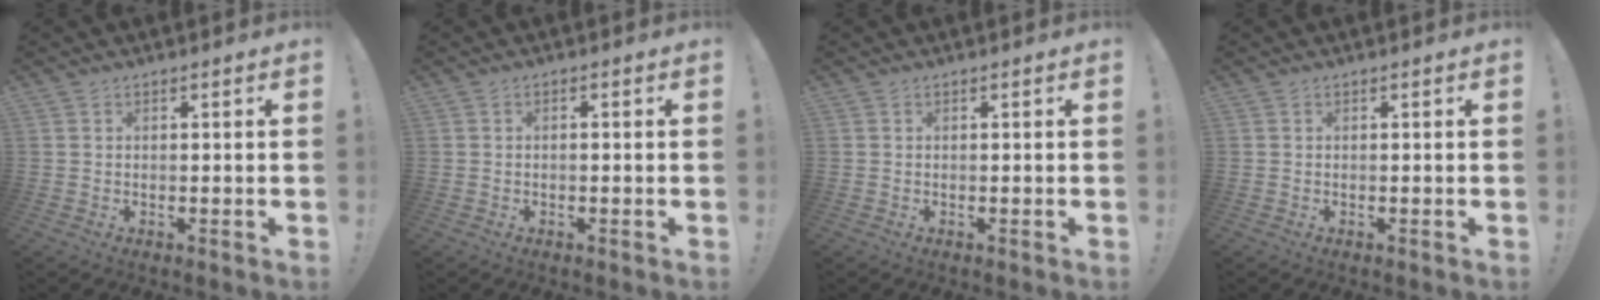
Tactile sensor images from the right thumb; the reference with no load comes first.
{"total": 0.8, "force": [-0.6, -0.1, 0.5], "torque": [-0.010, 0.001, -0.011]}
{"total": 0.0}
{"total": 0.0}